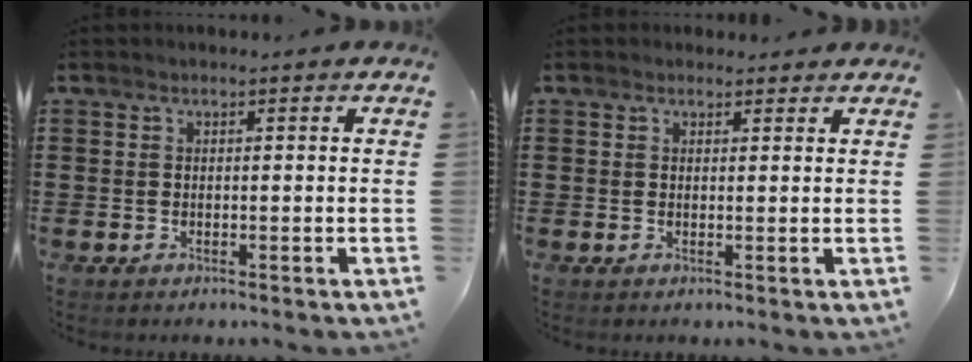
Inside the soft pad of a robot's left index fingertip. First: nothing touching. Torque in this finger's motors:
{"motor_torque": [2.14, 0.00, 0.07, 0.00]}